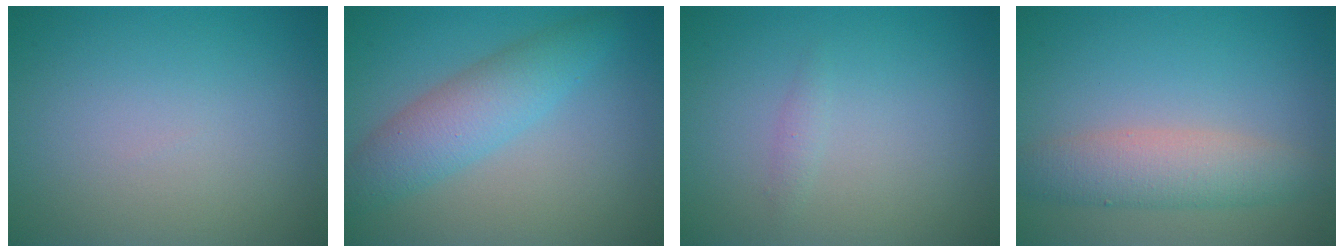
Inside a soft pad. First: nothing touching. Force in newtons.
{"total": 4.5, "press": 4.5, "slide": 0.1}
{"total": 0.7, "press": 0.7, "slide": 0.0}
{"total": 4.1, "press": 4.1, "slide": 0.2}